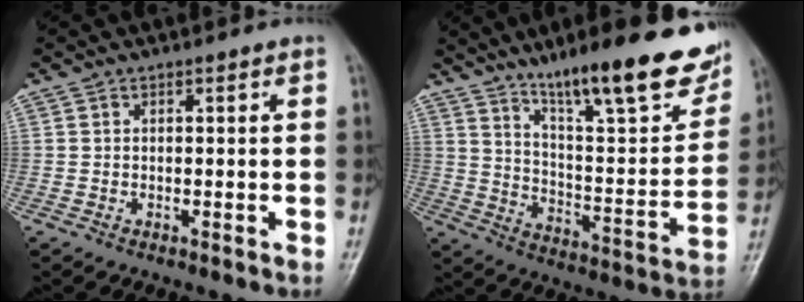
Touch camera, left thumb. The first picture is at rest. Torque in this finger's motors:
{"motor_torque": [0.48, 0.25, 1.43, -1.35, 0.13]}